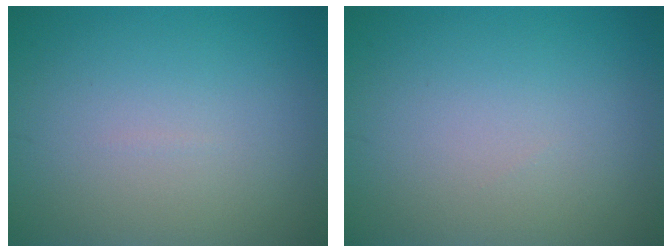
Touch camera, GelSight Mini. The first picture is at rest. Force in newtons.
{"total": 0.0}